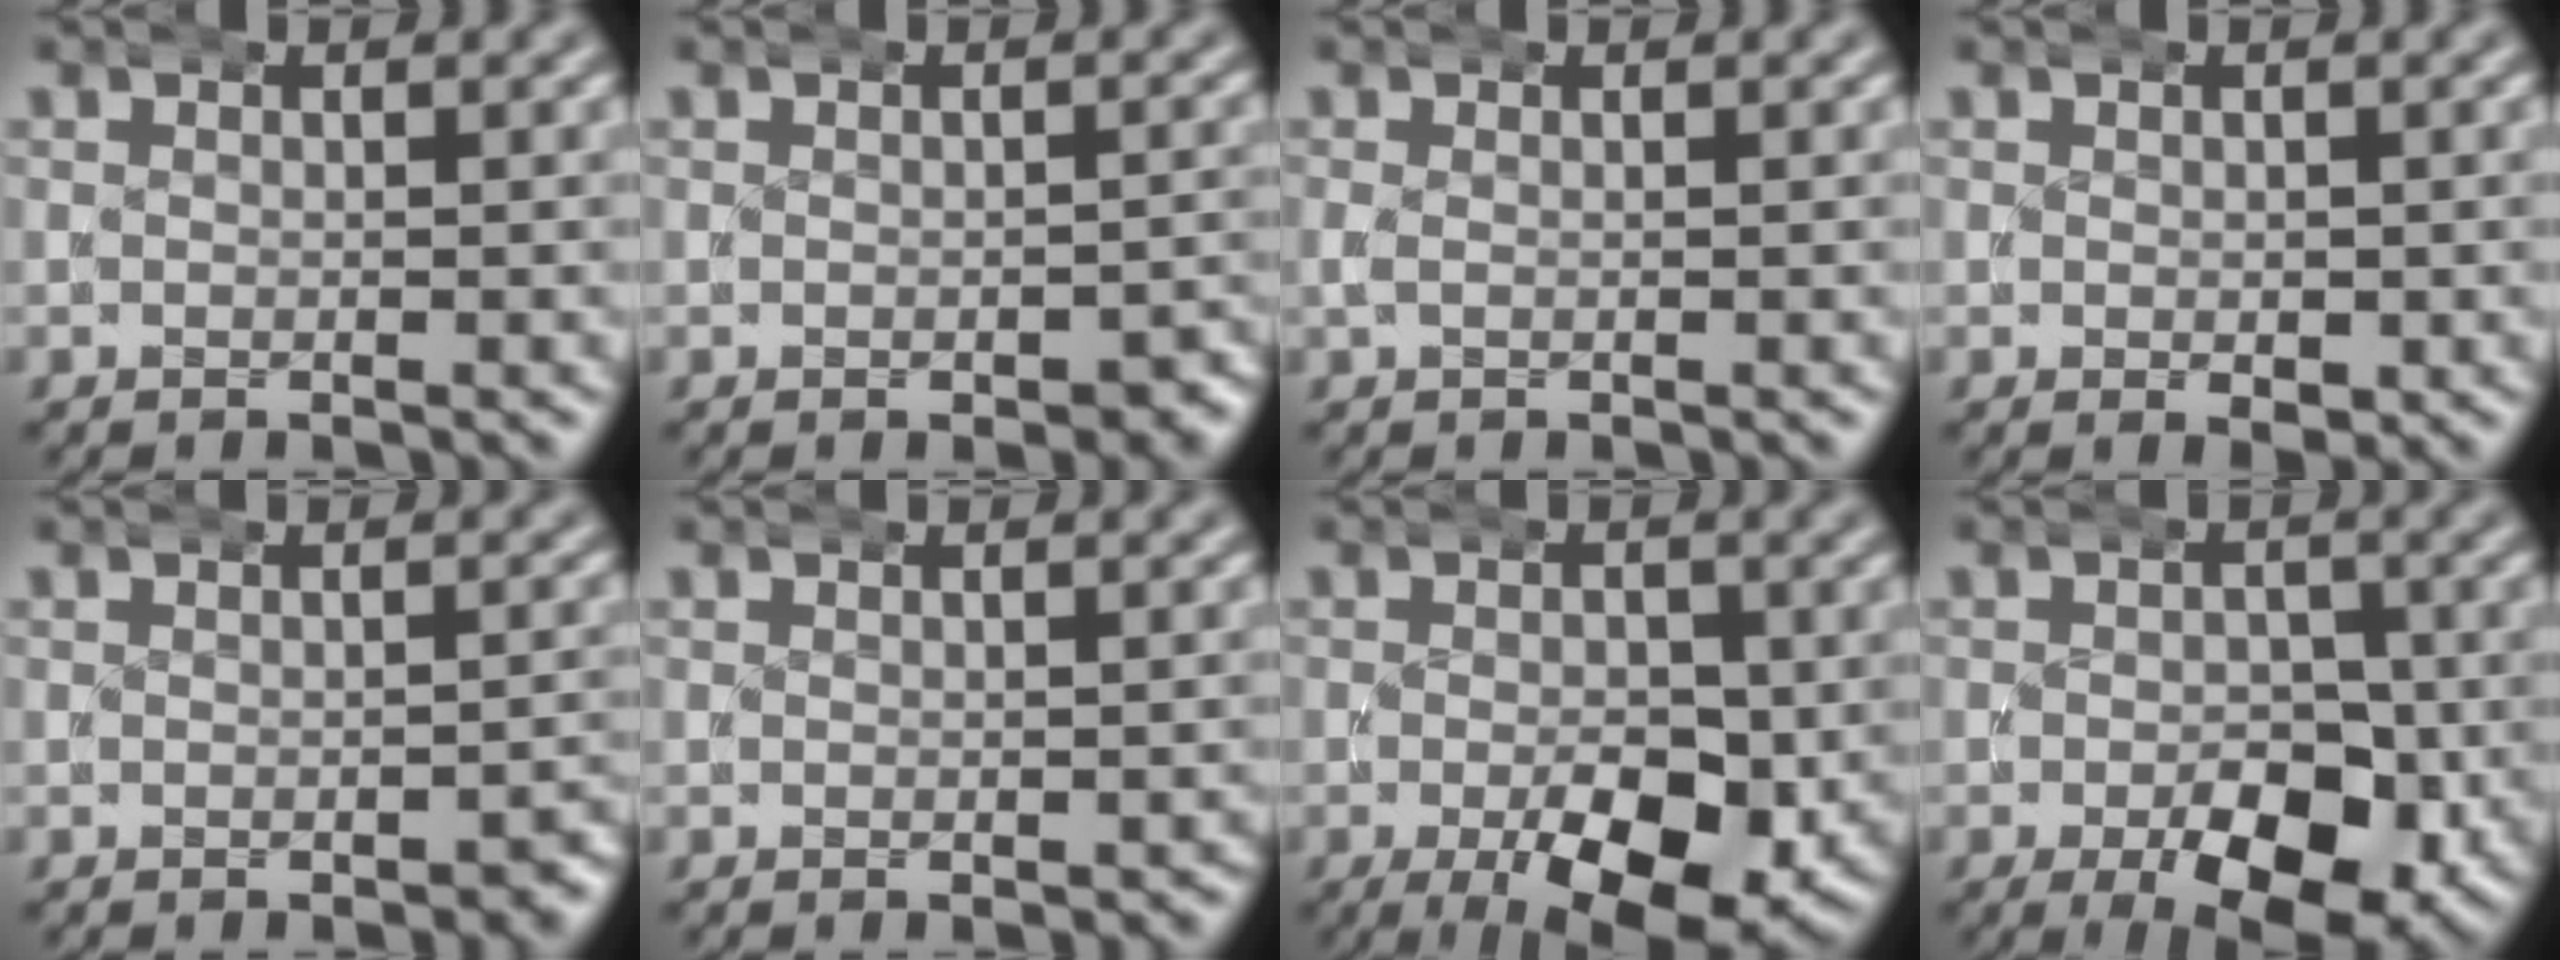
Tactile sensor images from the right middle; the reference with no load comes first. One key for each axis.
{"total": 2.2, "fx": -1.2, "fy": 1.2, "fz": 1.4, "tx": -0.015, "ty": -0.004, "tz": -0.018}
{"total": 0.7, "fx": -0.1, "fy": 0.5, "fz": 0.5, "tx": -0.019, "ty": -0.002, "tz": 0.000}
{"total": 1.6, "fx": -0.4, "fy": 0.9, "fz": 1.2, "tx": -0.017, "ty": -0.009, "tz": -0.003}
{"total": 1.8, "fx": -1.0, "fy": 1.0, "fz": 1.1, "tx": -0.012, "ty": 0.000, "tz": -0.016}
{"total": 0.6, "fx": -0.3, "fy": 0.4, "fz": 0.3, "tx": -0.001, "ty": -0.003, "tz": -0.004}
{"total": 9.5, "fx": -3.5, "fy": 4.5, "fz": 7.6, "tx": -0.120, "ty": -0.037, "tz": -0.039}
{"total": 9.1, "fx": -3.3, "fy": 5.0, "fz": 6.8, "tx": -0.101, "ty": -0.034, "tz": -0.037}